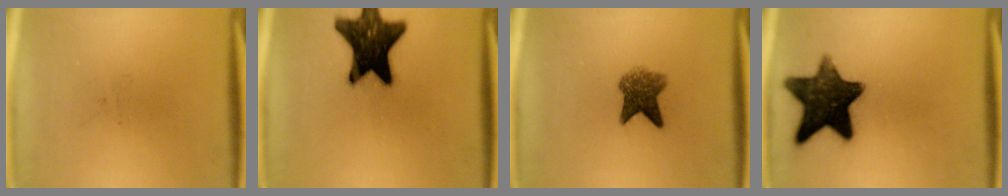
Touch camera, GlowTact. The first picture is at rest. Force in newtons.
{"total": 17.1}
{"total": 5.5}
{"total": 14.1}